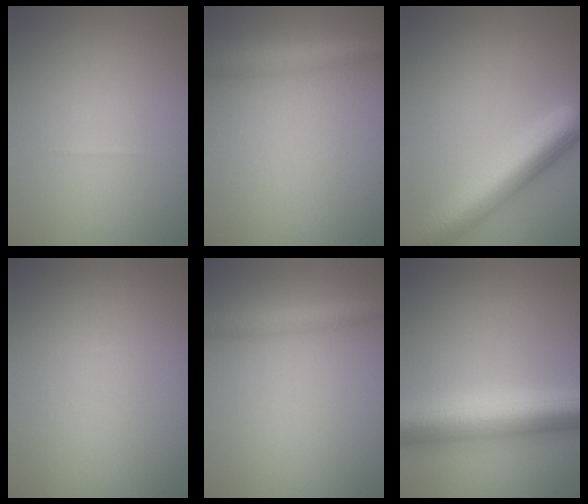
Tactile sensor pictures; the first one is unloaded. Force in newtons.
{"total": 3.2, "press": 3.2, "slide": 0.1}
{"total": 8.1, "press": 8.1, "slide": 0.4}
{"total": 0.0}
{"total": 2.4, "press": 2.4, "slide": 0.2}
{"total": 8.4, "press": 8.4, "slide": 0.2}